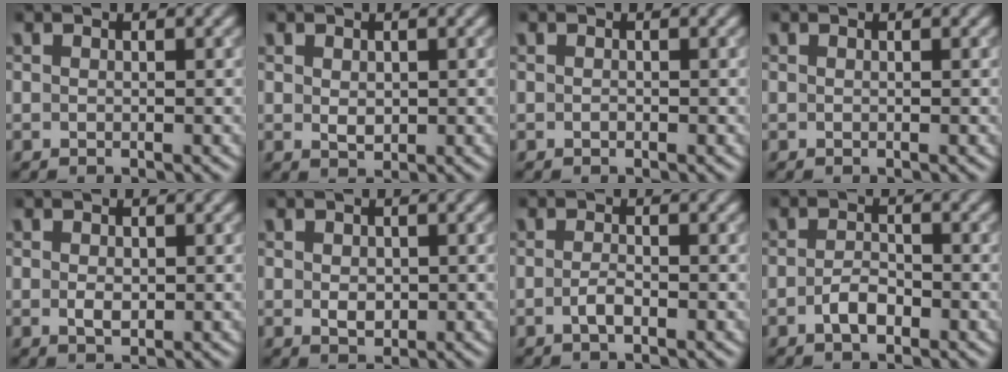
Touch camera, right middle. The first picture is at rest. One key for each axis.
{"total": 1.3, "fx": 0.2, "fy": 0.9, "fz": 0.9, "tx": -0.015, "ty": -0.003, "tz": 0.008}
{"total": 0.0}
{"total": 0.0}
{"total": 1.4, "fx": 0.0, "fy": 0.9, "fz": 1.0, "tx": -0.020, "ty": -0.003, "tz": 0.002}
{"total": 1.6, "fx": 0.0, "fy": 1.2, "fz": 1.1, "tx": -0.018, "ty": -0.004, "tz": 0.003}
{"total": 1.3, "fx": -0.6, "fy": 0.4, "fz": 1.1, "tx": -0.022, "ty": 0.001, "tz": -0.012}
{"total": 2.1, "fx": -1.0, "fy": 1.0, "fz": 1.5, "tx": -0.029, "ty": 0.001, "tz": -0.022}